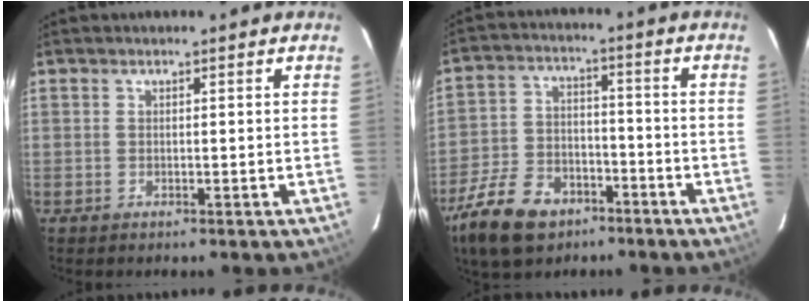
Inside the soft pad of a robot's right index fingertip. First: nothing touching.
{"total": 15.2, "force": [-9.7, 8.9, 7.7], "torque": [-0.192, -0.003, -0.166]}